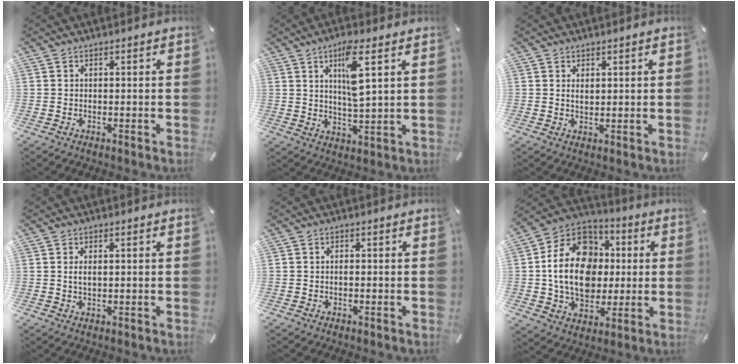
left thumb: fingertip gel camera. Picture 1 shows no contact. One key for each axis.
{"total": 9.7, "fx": 3.8, "fy": 2.3, "fz": 8.6, "tx": -0.150, "ty": -0.009, "tz": 0.059}
{"total": 1.4, "fx": 0.9, "fy": 0.6, "fz": 0.9, "tx": -0.018, "ty": 0.000, "tz": 0.015}
{"total": 2.4, "fx": 0.4, "fy": 0.9, "fz": 2.1, "tx": -0.043, "ty": 0.003, "tz": 0.006}
{"total": 0.7, "fx": 0.0, "fy": 0.3, "fz": 0.6, "tx": -0.013, "ty": 0.000, "tz": -0.001}
{"total": 19.1, "fx": 0.1, "fy": 15.2, "fz": 11.5, "tx": -0.240, "ty": 0.008, "tz": 0.001}